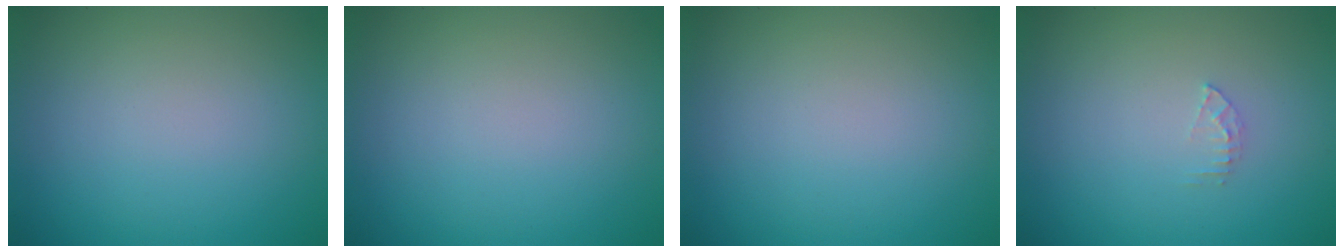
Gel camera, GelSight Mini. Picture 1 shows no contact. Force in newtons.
{"total": 0.0}
{"total": 0.0}
{"total": 0.9, "press": 0.9, "slide": 0.1}